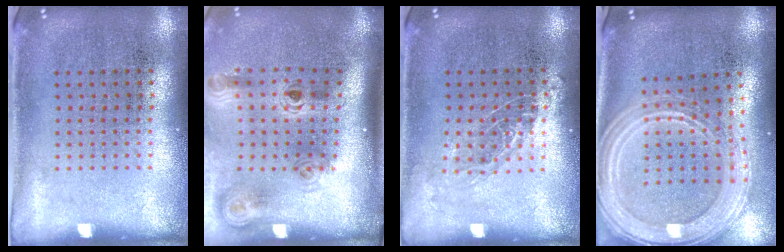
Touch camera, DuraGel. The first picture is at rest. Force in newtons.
{"total": 1.8, "press": 1.3, "slide": 1.3}
{"total": 1.0, "press": 0.9, "slide": 0.5}
{"total": 2.8, "press": 2.3, "slide": 1.5}